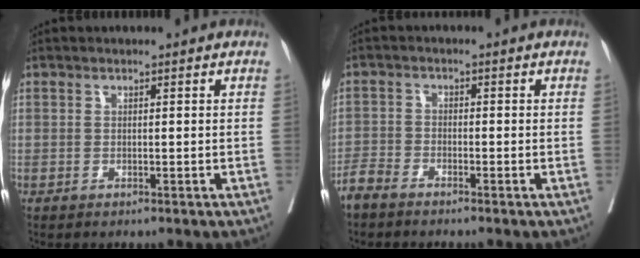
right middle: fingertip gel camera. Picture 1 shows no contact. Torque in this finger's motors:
{"motor_torque": [1.02, -1.12, 0.05, 0.05]}